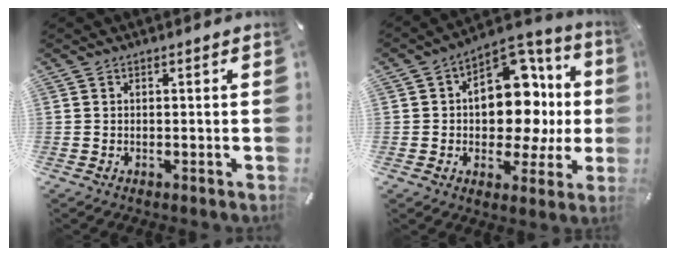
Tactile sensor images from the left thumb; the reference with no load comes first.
{"total": 15.7, "force": [1.2, 11.1, 11.0], "torque": [-0.129, -0.027, 0.021]}